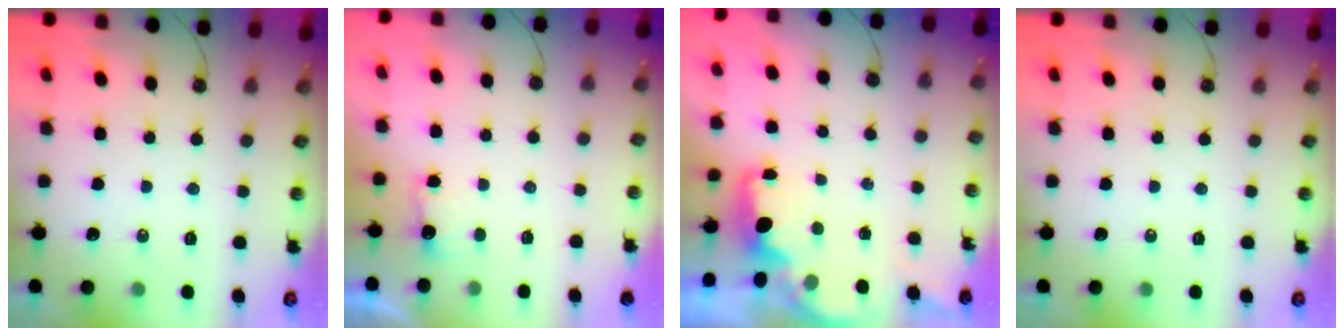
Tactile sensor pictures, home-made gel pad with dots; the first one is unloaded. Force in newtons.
{"total": 2.3, "press": 2.2, "slide": 0.9}
{"total": 1.9, "press": 1.7, "slide": 0.8}
{"total": 0.0}